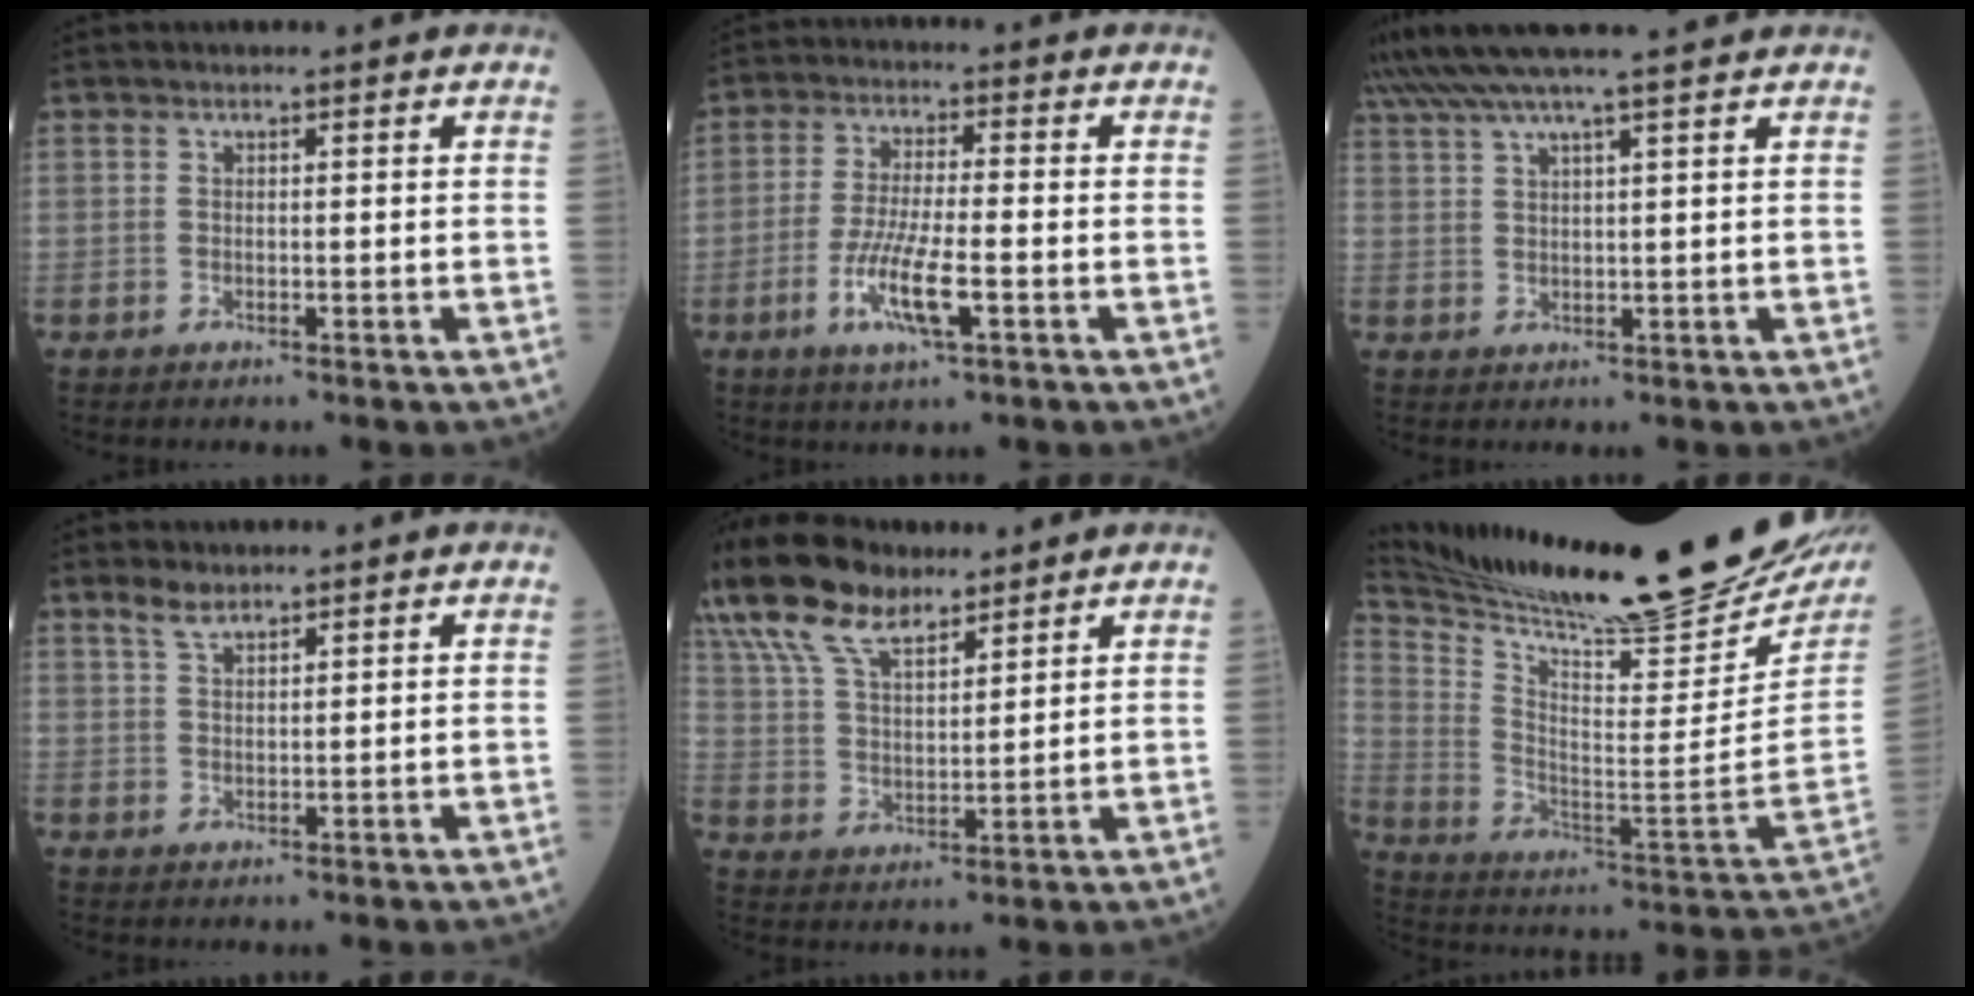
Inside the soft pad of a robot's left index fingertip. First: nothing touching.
{"total": 8.2, "force": [-3.1, 1.1, 7.5], "torque": [-0.153, -0.014, -0.059]}
{"total": 11.2, "force": [9.2, -0.7, 6.3], "torque": [-0.112, 0.035, 0.138]}
{"total": 2.3, "force": [1.9, 0.6, 1.0], "torque": [-0.028, 0.008, 0.042]}
{"total": 15.5, "force": [11.4, 6.1, 8.5], "torque": [-0.200, 0.043, 0.216]}
{"total": 27.1, "force": [23.8, 0.0, 12.9], "torque": [-0.225, -0.096, 0.355]}